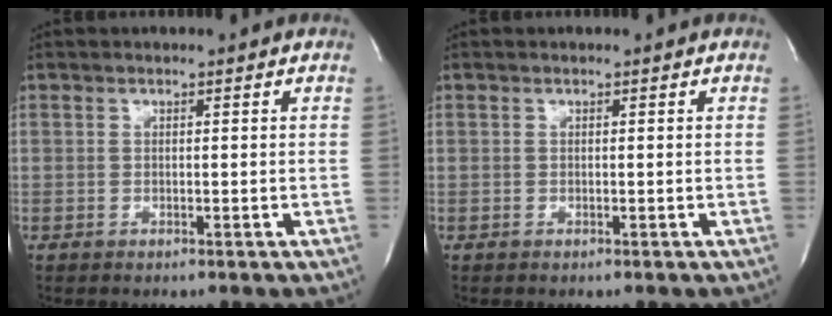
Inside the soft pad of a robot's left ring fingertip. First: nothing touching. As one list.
[{"total": 0.0}]